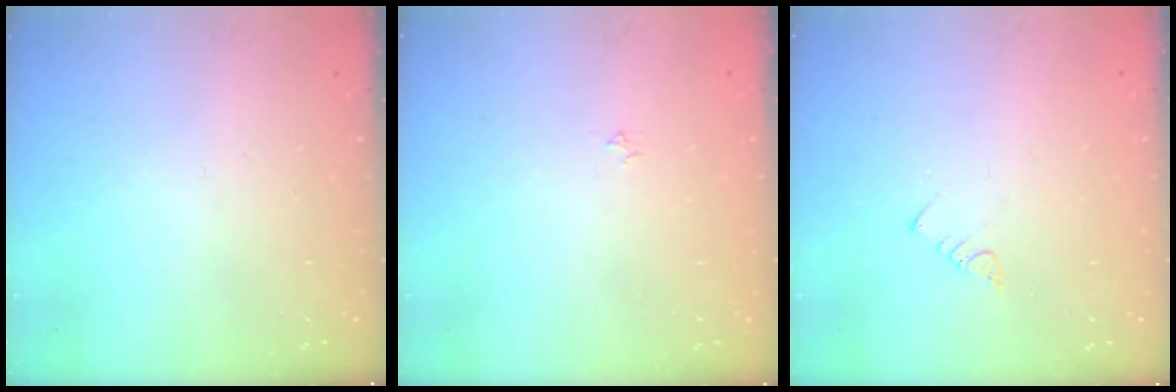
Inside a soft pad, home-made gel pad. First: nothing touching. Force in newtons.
{"total": 2.4, "press": 2.3, "slide": 0.5}
{"total": 2.8, "press": 2.7, "slide": 0.3}